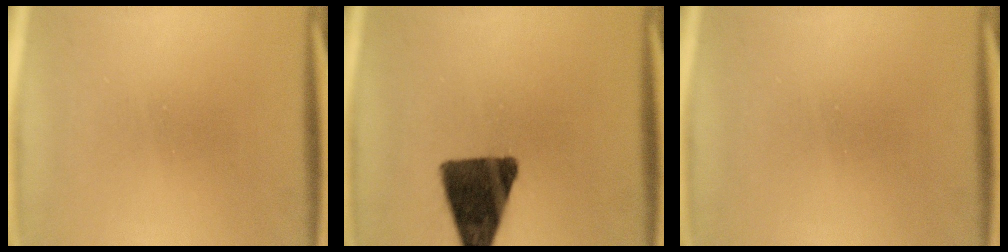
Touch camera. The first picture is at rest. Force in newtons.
{"total": 13.4}
{"total": 0.0}